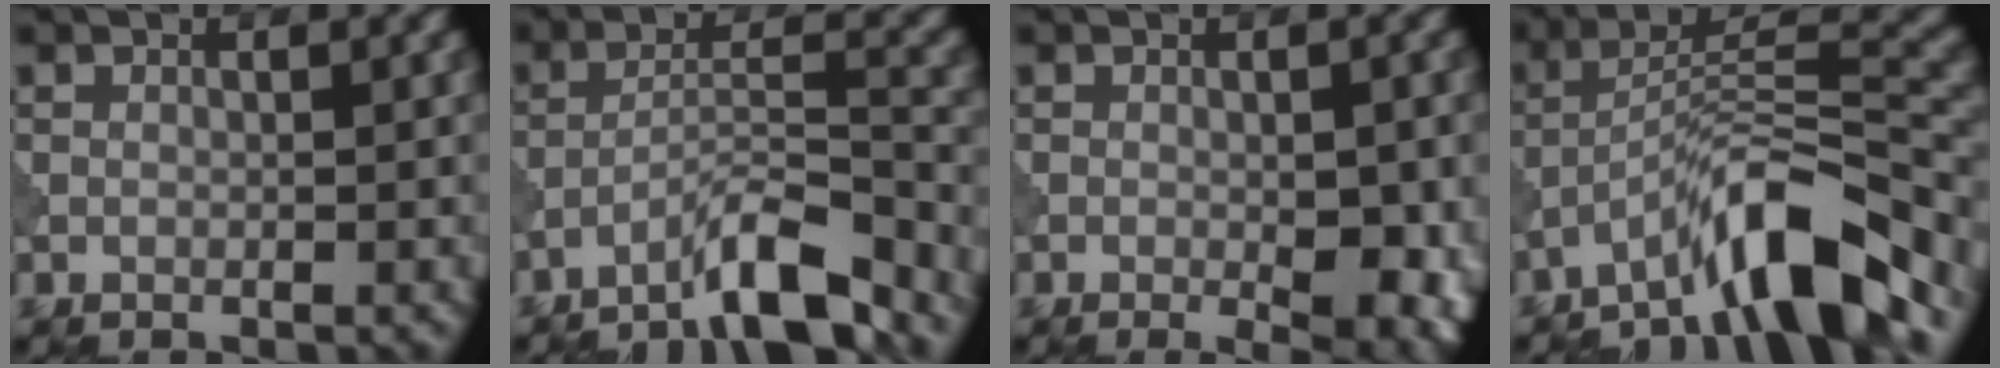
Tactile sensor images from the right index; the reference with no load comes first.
{"total": 6.1, "force": [-4.8, 0.5, 3.8], "torque": [-0.061, 0.014, -0.090]}
{"total": 5.5, "force": [-1.5, 2.1, 4.9], "torque": [-0.061, -0.013, -0.014]}
{"total": 8.9, "force": [-6.3, 1.6, 6.1], "torque": [-0.095, 0.020, -0.113]}